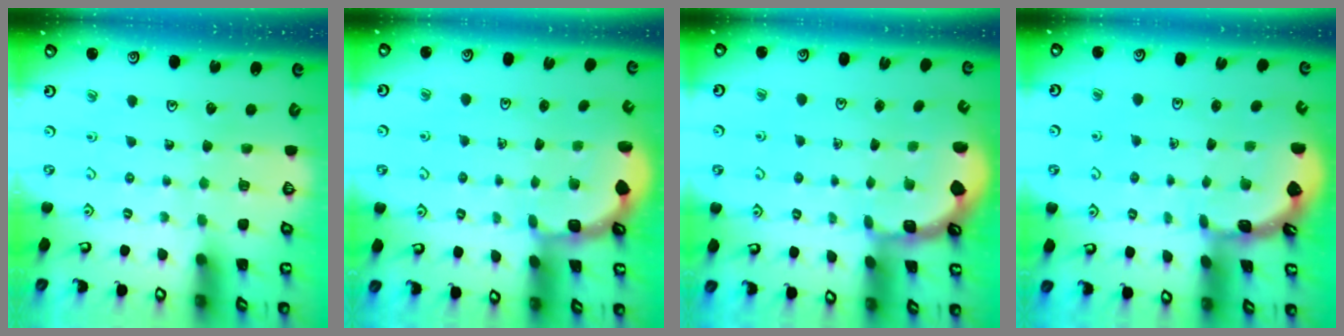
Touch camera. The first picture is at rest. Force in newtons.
{"total": 1.7, "press": 1.4, "slide": 0.9}
{"total": 1.3, "press": 1.2, "slide": 0.4}
{"total": 1.8, "press": 1.8, "slide": 0.1}